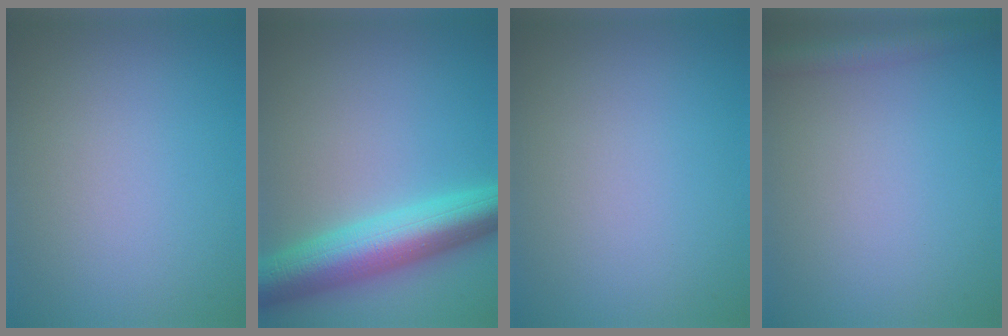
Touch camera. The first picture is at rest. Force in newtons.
{"total": 8.0, "press": 7.9, "slide": 0.2}
{"total": 0.0}
{"total": 2.5, "press": 2.5, "slide": 0.1}